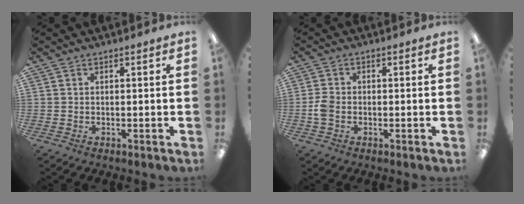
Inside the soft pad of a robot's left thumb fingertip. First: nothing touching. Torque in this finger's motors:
{"motor_torque": [-0.33, 0.36, 0.00, -0.07, 0.00]}